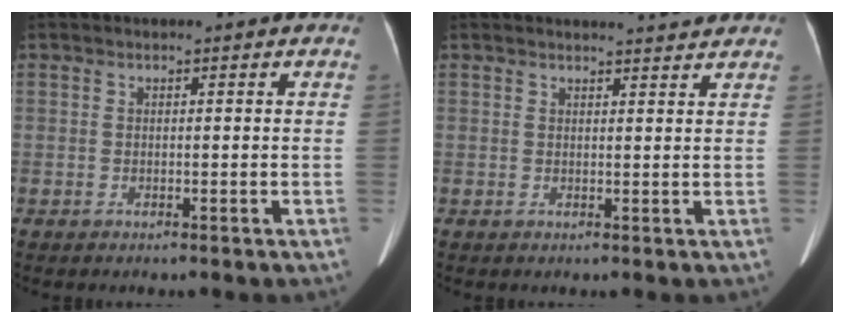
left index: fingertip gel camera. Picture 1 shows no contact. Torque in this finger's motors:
{"motor_torque": [0.25, -0.34, 0.00, 0.02]}